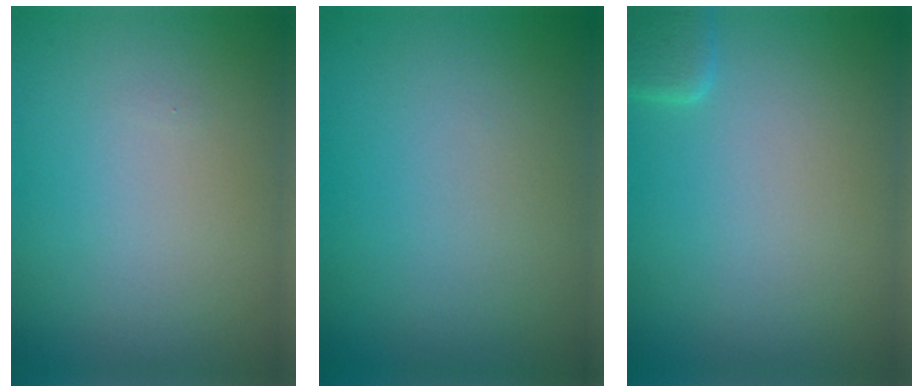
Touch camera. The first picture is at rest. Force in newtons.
{"total": 0.0}
{"total": 1.6, "press": 1.6, "slide": 0.1}